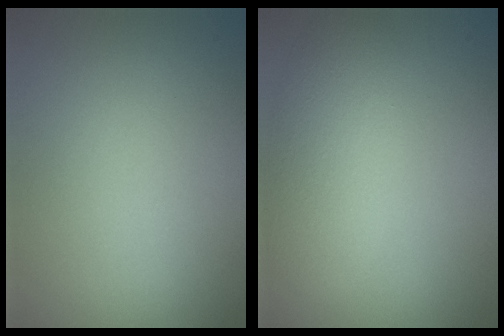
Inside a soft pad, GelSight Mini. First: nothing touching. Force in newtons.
{"total": 5.3, "press": 5.3, "slide": 0.5}